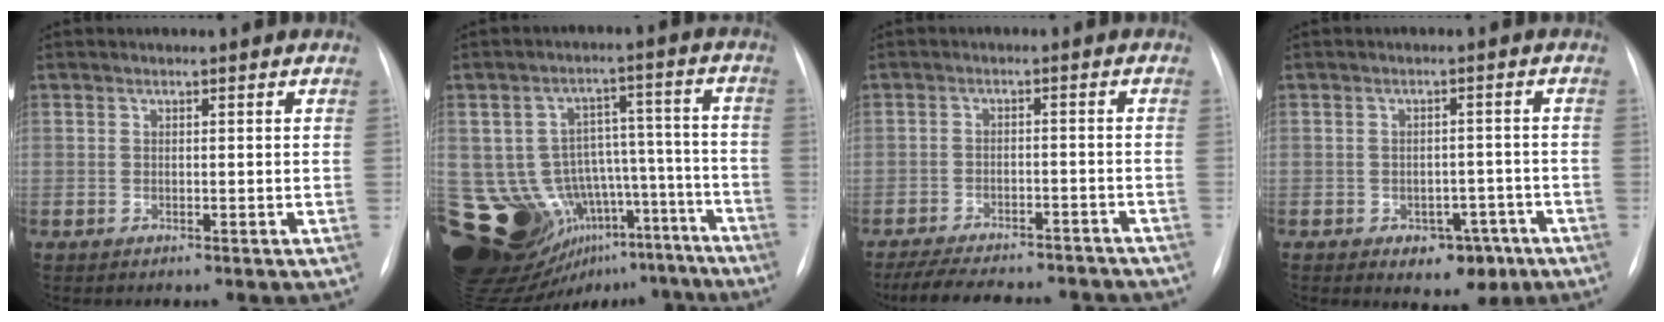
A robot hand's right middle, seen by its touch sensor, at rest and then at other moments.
{"total": 24.3, "force": [-14.5, 15.7, 11.7], "torque": [-0.205, 0.064, -0.183]}
{"total": 17.1, "force": [-15.1, 4.2, 6.7], "torque": [-0.138, -0.007, -0.198]}
{"total": 5.5, "force": [-3.0, 3.6, 3.0], "torque": [-0.026, 0.014, -0.031]}